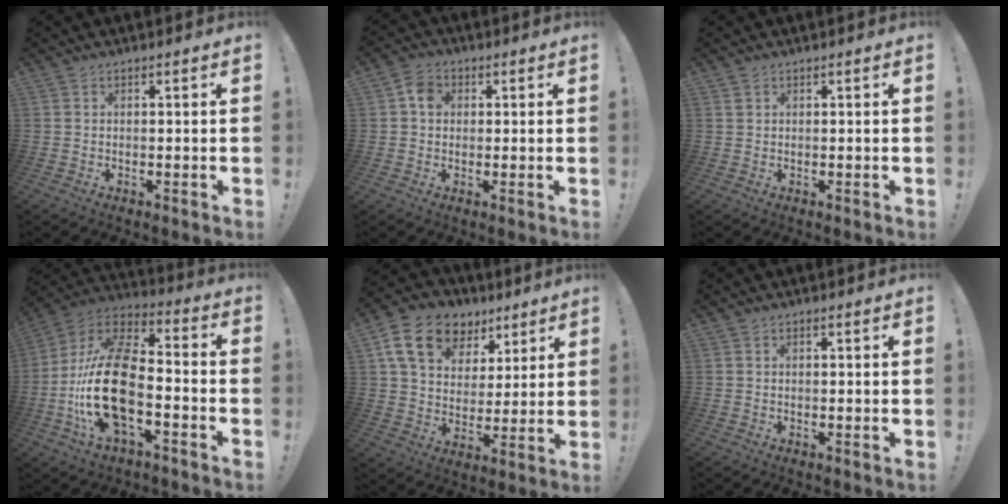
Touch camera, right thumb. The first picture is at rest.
{"total": 4.8, "force": [0.7, 4.0, 2.5], "torque": [-0.045, 0.012, 0.014]}
{"total": 0.9, "force": [0.6, 0.6, 0.3], "torque": [-0.006, -0.001, 0.012]}
{"total": 22.4, "force": [-5.1, 11.1, 18.7], "torque": [-0.380, 0.034, -0.082]}
{"total": 16.9, "force": [9.0, 11.4, 8.7], "torque": [-0.150, -0.034, 0.171]}
{"total": 0.0}